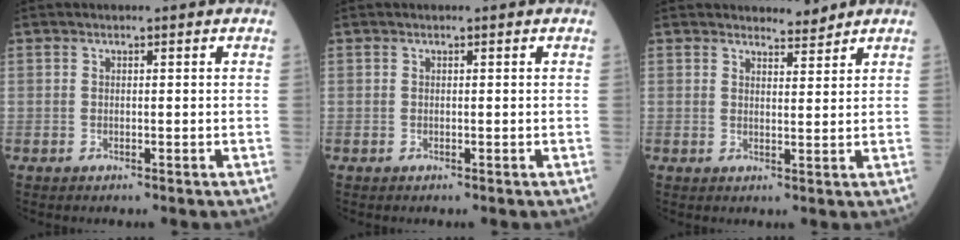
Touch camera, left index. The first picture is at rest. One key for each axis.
{"total": 0.0}
{"total": 2.5, "fx": 2.5, "fy": 0.4, "fz": -0.1, "tx": -0.001, "ty": -0.007, "tz": 0.037}